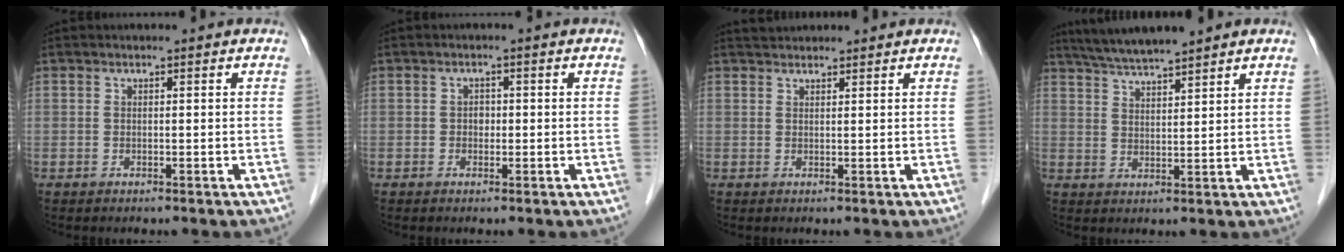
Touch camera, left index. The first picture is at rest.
{"total": 1.3, "force": [-0.2, 1.1, 0.8], "torque": [-0.010, 0.004, -0.004]}
{"total": 2.3, "force": [2.2, 0.5, 0.2], "torque": [-0.007, 0.023, 0.040]}
{"total": 7.2, "force": [6.4, -0.2, 3.2], "torque": [-0.060, 0.022, 0.117]}